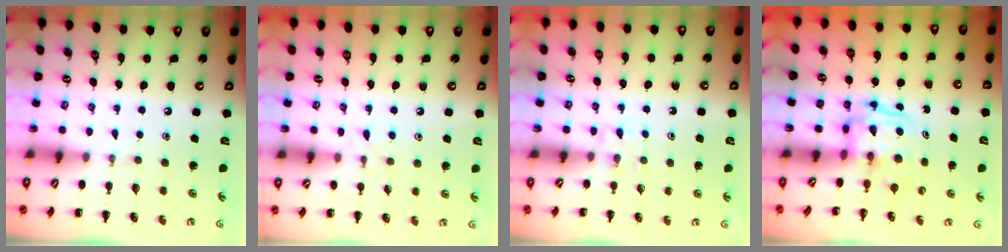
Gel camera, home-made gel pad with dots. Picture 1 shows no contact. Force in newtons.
{"total": 5.8, "press": 5.6, "slide": 1.6}
{"total": 3.2, "press": 3.0, "slide": 1.1}
{"total": 3.6, "press": 3.6, "slide": 0.3}